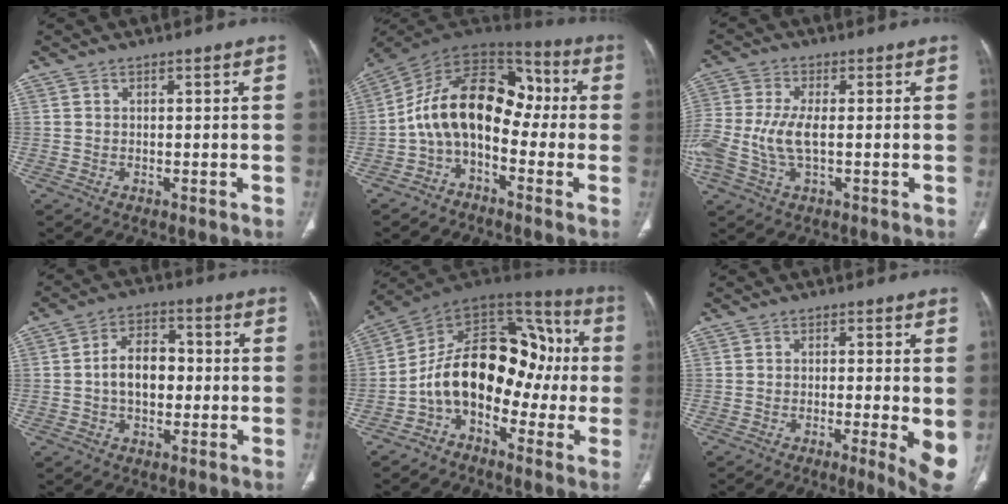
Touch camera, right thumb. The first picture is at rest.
{"total": 15.1, "force": [-2.0, 9.5, 11.5], "torque": [-0.165, 0.082, -0.054]}
{"total": 10.2, "force": [-1.2, 4.7, 9.0], "torque": [-0.227, 0.006, -0.021]}
{"total": 8.3, "force": [-0.5, 5.6, 6.1], "torque": [-0.084, 0.024, -0.016]}
{"total": 18.5, "force": [-2.8, 12.2, 13.7], "torque": [-0.170, 0.080, -0.059]}
{"total": 6.3, "force": [-1.1, 1.1, 6.1], "torque": [-0.090, -0.015, -0.019]}